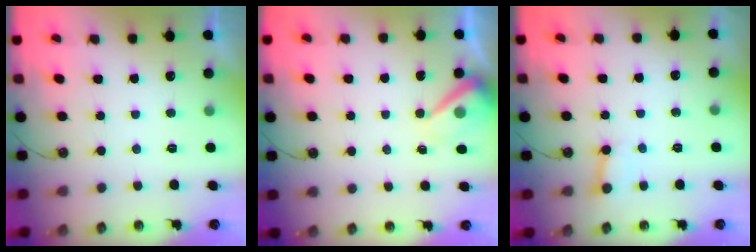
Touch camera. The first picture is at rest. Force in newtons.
{"total": 7.9, "press": 7.9, "slide": 0.8}
{"total": 2.5, "press": 2.5, "slide": 0.1}